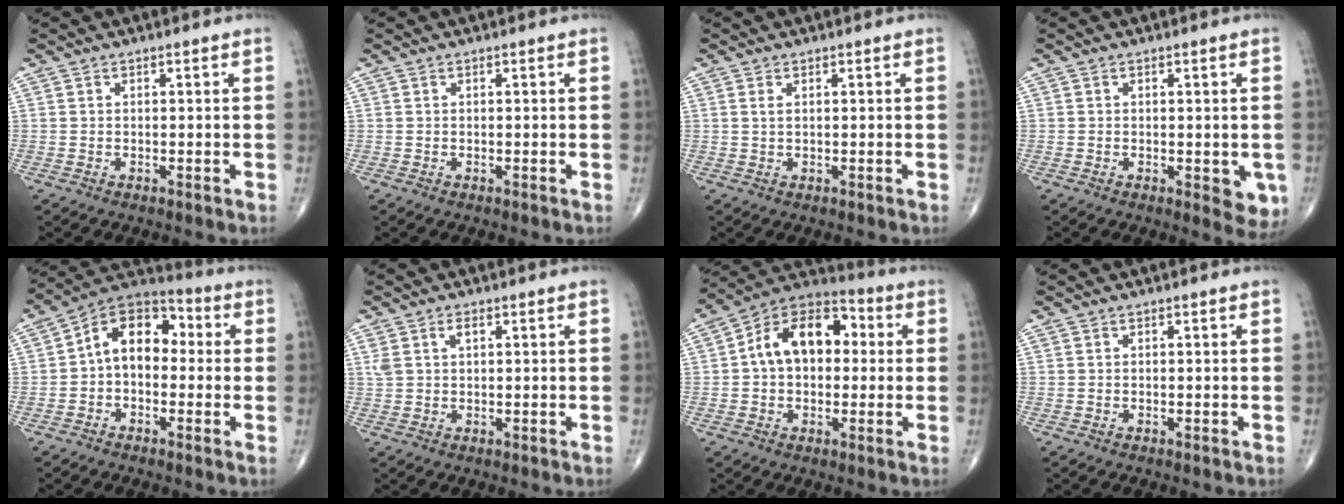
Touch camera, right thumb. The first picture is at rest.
{"total": 0.0}
{"total": 1.0, "force": [0.4, 0.3, 0.9], "torque": [-0.023, 0.005, 0.012]}
{"total": 4.9, "force": [-1.1, 2.3, 4.2], "torque": [-0.030, -0.007, -0.011]}
{"total": 11.7, "force": [0.2, 7.9, 8.6], "torque": [-0.107, 0.038, -0.017]}
{"total": 3.0, "force": [1.3, 1.6, 2.3], "torque": [-0.053, 0.008, 0.030]}
{"total": 15.3, "force": [1.8, 10.1, 11.3], "torque": [-0.152, 0.037, 0.016]}
{"total": 0.0}